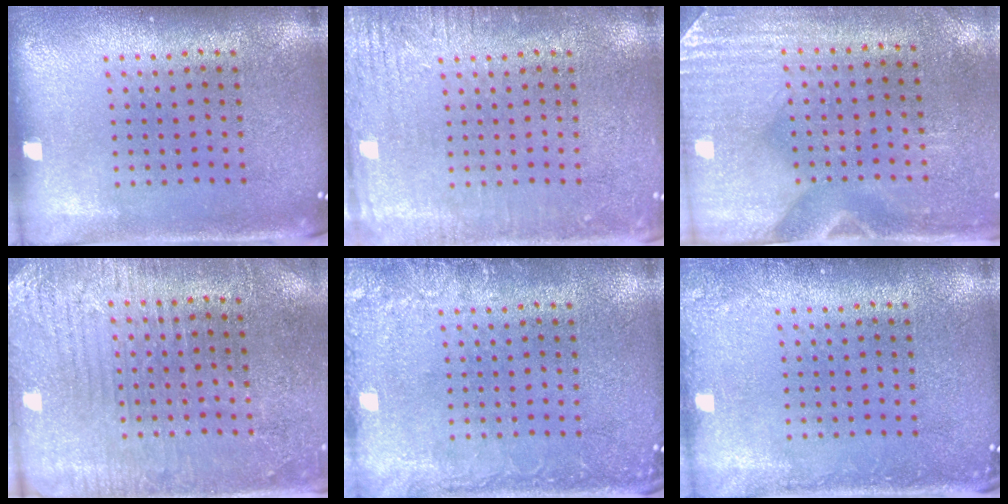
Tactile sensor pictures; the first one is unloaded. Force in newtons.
{"total": 2.8, "press": 2.8, "slide": 0.4}
{"total": 3.0, "press": 2.6, "slide": 1.5}
{"total": 2.9, "press": 2.8, "slide": 0.6}
{"total": 2.4, "press": 2.4, "slide": 0.4}
{"total": 1.2, "press": 1.2, "slide": 0.2}